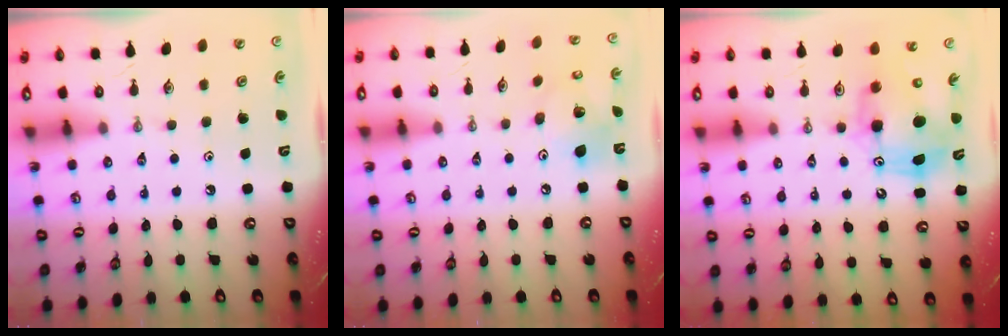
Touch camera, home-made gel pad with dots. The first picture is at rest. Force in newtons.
{"total": 15.3, "press": 15.0, "slide": 3.3}
{"total": 9.4, "press": 9.1, "slide": 2.2}